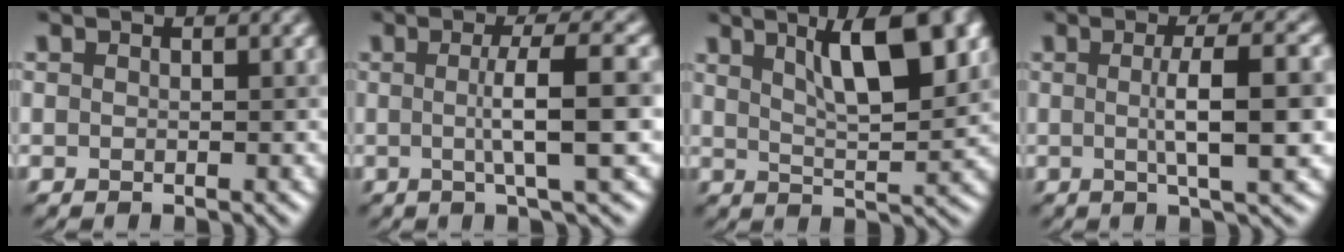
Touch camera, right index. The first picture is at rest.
{"total": 5.9, "force": [-0.2, 0.9, 5.8], "torque": [-0.086, 0.008, -0.003]}
{"total": 9.2, "force": [3.9, 2.9, 7.8], "torque": [-0.096, 0.018, 0.052]}
{"total": 6.7, "force": [-0.1, 1.4, 6.6], "torque": [-0.091, 0.009, -0.001]}